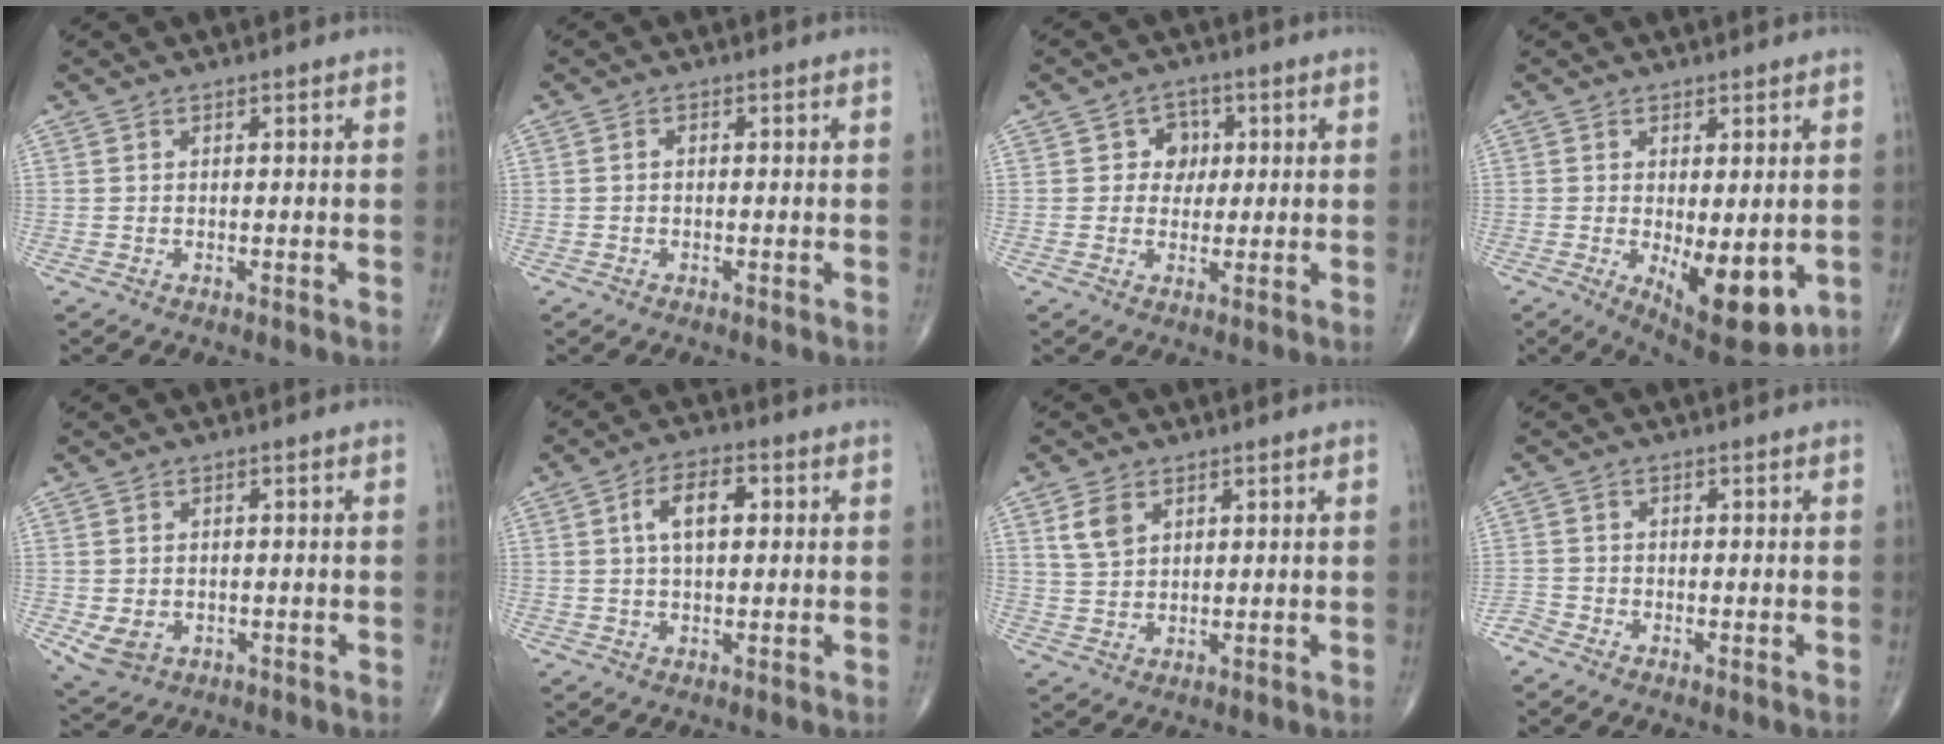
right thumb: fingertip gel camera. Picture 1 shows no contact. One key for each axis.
{"total": 0.7, "fx": -0.2, "fy": 0.5, "fz": 0.5, "tx": -0.007, "ty": 0.002, "tz": -0.007}
{"total": 4.5, "fx": 0.9, "fy": 4.1, "fz": 1.8, "tx": 0.008, "ty": 0.005, "tz": 0.006}
{"total": 11.8, "fx": -2.5, "fy": 4.9, "fz": 10.4, "tx": -0.134, "ty": -0.025, "tz": -0.020}
{"total": 4.5, "fx": -1.1, "fy": 3.5, "fz": 2.5, "tx": -0.046, "ty": 0.000, "tz": -0.006}
{"total": 7.0, "fx": 1.5, "fy": 3.6, "fz": 5.8, "tx": -0.097, "ty": 0.012, "tz": 0.022}
{"total": 4.6, "fx": 2.2, "fy": 3.0, "fz": 2.7, "tx": -0.047, "ty": -0.006, "tz": 0.048}
{"total": 1.9, "fx": -1.7, "fy": 0.6, "fz": 0.5, "tx": -0.011, "ty": -0.006, "tz": -0.041}